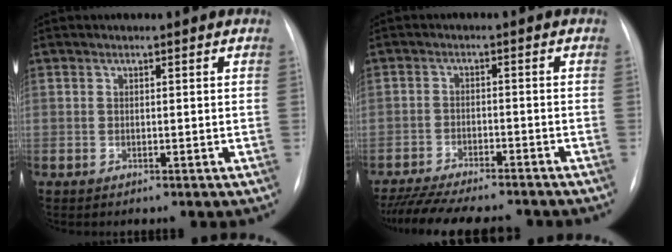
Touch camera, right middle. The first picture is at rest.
{"total": 14.3, "force": [-12.7, 2.6, 6.0], "torque": [-0.115, -0.014, -0.182]}